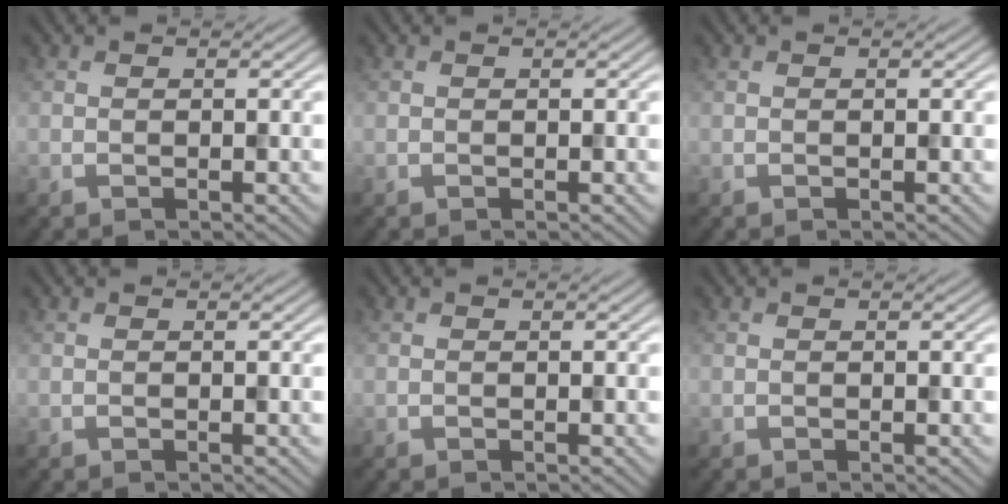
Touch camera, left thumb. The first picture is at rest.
{"total": 0.0}
{"total": 0.0}
{"total": 0.0}
{"total": 0.0}
{"total": 0.0}